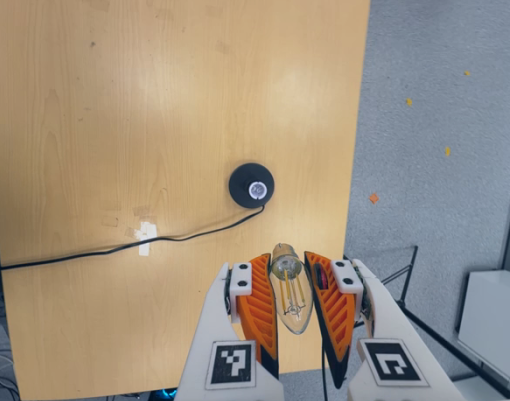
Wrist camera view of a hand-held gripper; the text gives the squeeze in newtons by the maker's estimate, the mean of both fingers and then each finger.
{"total": 24.0, "left": 25.0, "right": 22.9}